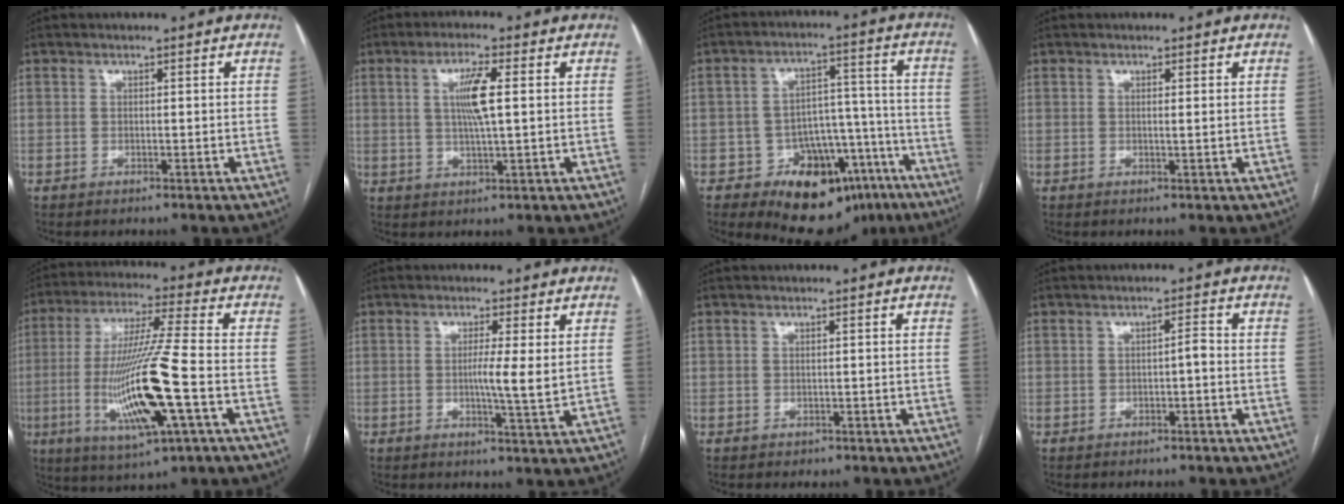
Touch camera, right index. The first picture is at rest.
{"total": 5.9, "force": [1.1, 0.3, 5.8], "torque": [-0.111, 0.001, 0.020]}
{"total": 14.8, "force": [-9.1, 9.2, 7.3], "torque": [-0.061, 0.065, -0.123]}
{"total": 0.6, "force": [0.1, -0.1, 0.6], "torque": [-0.011, 0.000, 0.001]}
{"total": 17.1, "force": [-4.0, 0.5, 16.6], "torque": [-0.335, -0.018, -0.074]}
{"total": 4.5, "force": [0.5, -0.3, 4.5], "torque": [-0.078, -0.008, 0.007]}
{"total": 0.7, "force": [-0.4, 0.7, 0.0], "torque": [-0.004, 0.003, -0.002]}
{"total": 1.5, "force": [-0.4, 0.3, 1.4], "torque": [-0.020, 0.004, -0.008]}